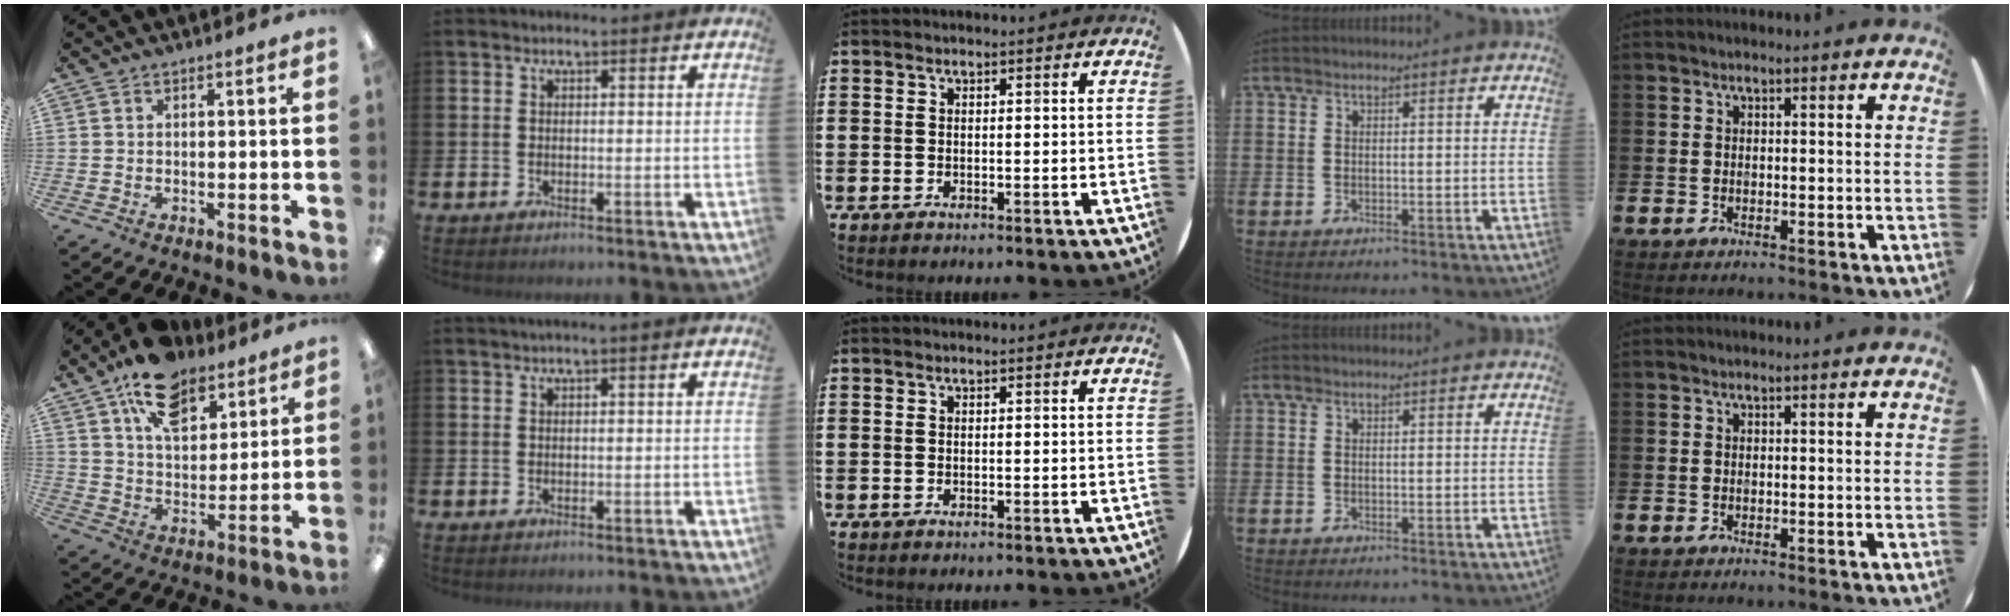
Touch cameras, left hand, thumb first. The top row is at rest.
{"thumb": {"total": 14.8, "force": [10.0, 8.0, 7.3], "torque": [-0.116, -0.047, 0.182]}, "index": {"total": 0.8, "force": [0.4, -0.2, 0.7], "torque": [-0.015, 0.003, 0.007]}}